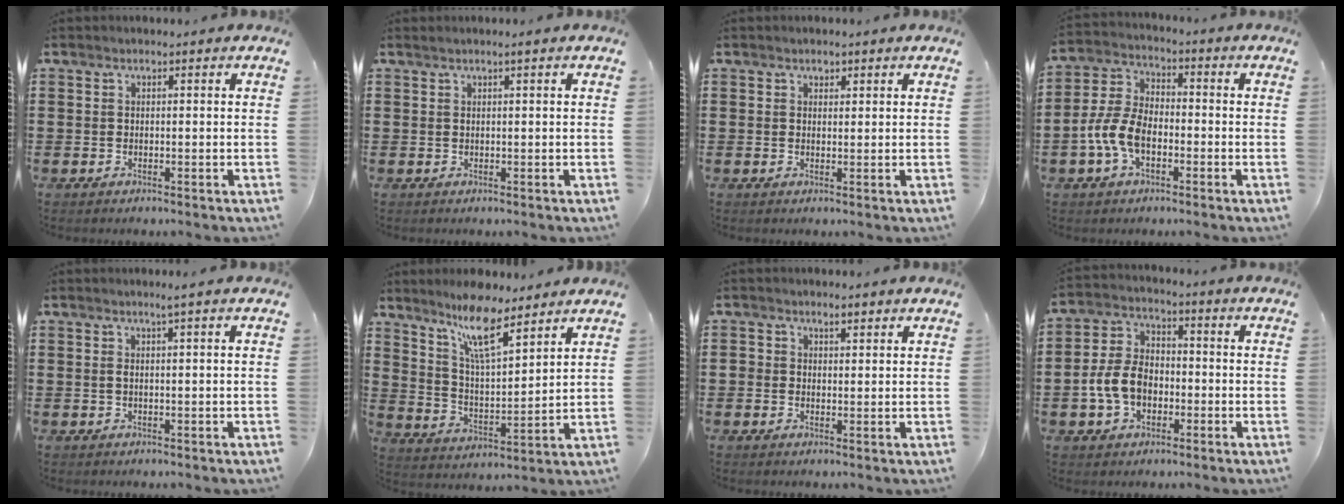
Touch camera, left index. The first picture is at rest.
{"total": 0.9, "force": [0.5, 0.0, 0.7], "torque": [-0.012, 0.000, 0.009]}
{"total": 1.2, "force": [0.9, 0.7, 0.3], "torque": [-0.007, 0.004, 0.018]}
{"total": 7.3, "force": [-2.8, 4.2, 5.2], "torque": [-0.139, 0.001, -0.064]}
{"total": 1.7, "force": [0.5, -0.1, 1.6], "torque": [-0.038, -0.005, 0.007]}
{"total": 10.2, "force": [7.6, 2.0, 6.4], "torque": [-0.127, -0.027, 0.136]}
{"total": 1.9, "force": [0.9, 1.6, 0.7], "torque": [-0.020, 0.009, 0.015]}
{"total": 7.3, "force": [-2.0, 5.2, 4.8], "torque": [-0.123, 0.006, -0.045]}